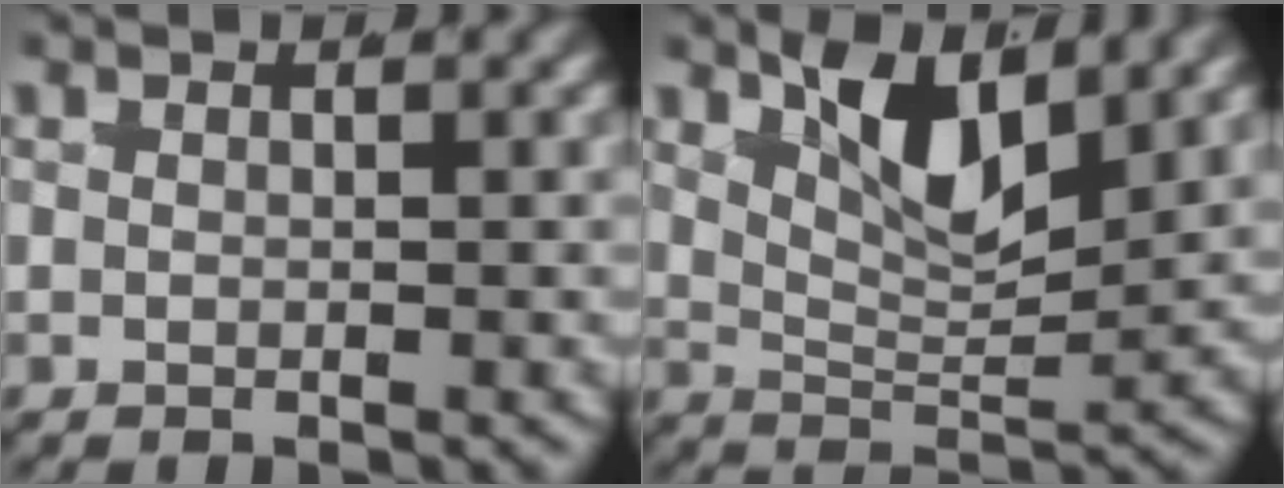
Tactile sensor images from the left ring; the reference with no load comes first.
{"total": 6.1, "force": [2.5, 3.0, 4.7], "torque": [-0.086, -0.016, 0.043]}